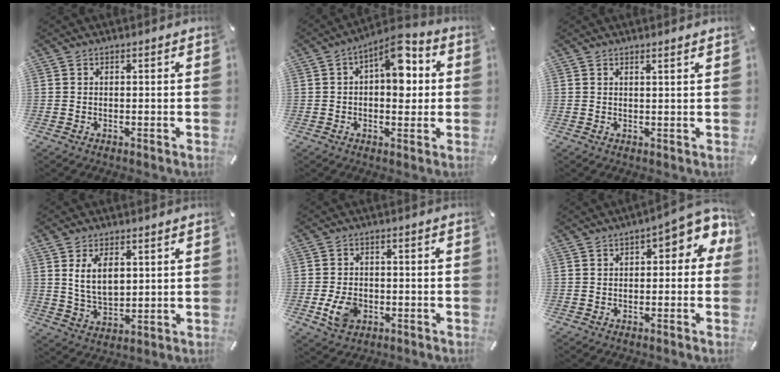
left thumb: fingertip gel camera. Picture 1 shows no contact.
{"total": 10.1, "force": [2.8, 5.4, 8.0], "torque": [-0.097, -0.020, 0.043]}
{"total": 1.3, "force": [1.0, -0.2, 0.9], "torque": [-0.015, -0.003, 0.018]}
{"total": 7.6, "force": [2.8, 4.3, 5.6], "torque": [-0.116, -0.006, 0.045]}
{"total": 6.6, "force": [-2.1, 4.8, 4.1], "torque": [-0.083, 0.003, -0.039]}
{"total": 7.5, "force": [2.6, 3.3, 6.2], "torque": [-0.083, -0.016, 0.038]}